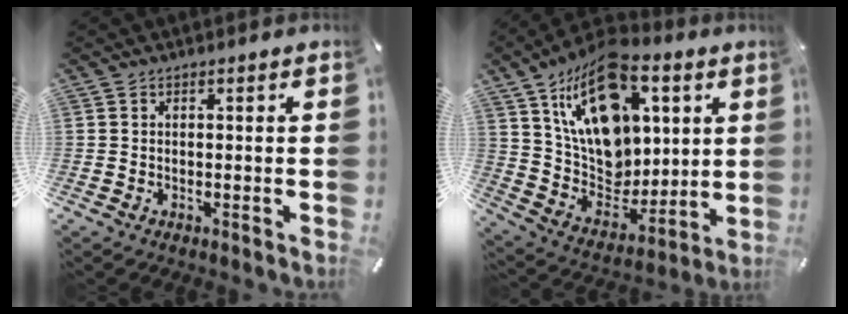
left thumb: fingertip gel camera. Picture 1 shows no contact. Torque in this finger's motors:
{"motor_torque": [2.53, 2.48, 1.61, -1.16, 0.90]}